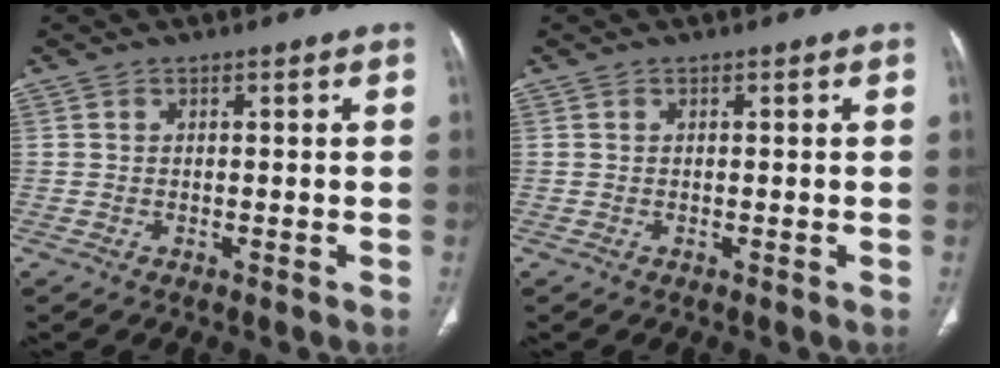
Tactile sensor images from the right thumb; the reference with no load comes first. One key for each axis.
{"total": 0.0}